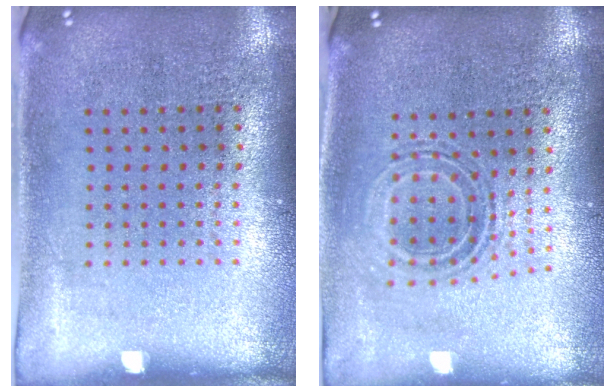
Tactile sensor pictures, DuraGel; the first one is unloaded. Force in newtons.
{"total": 0.8, "press": 0.7, "slide": 0.3}